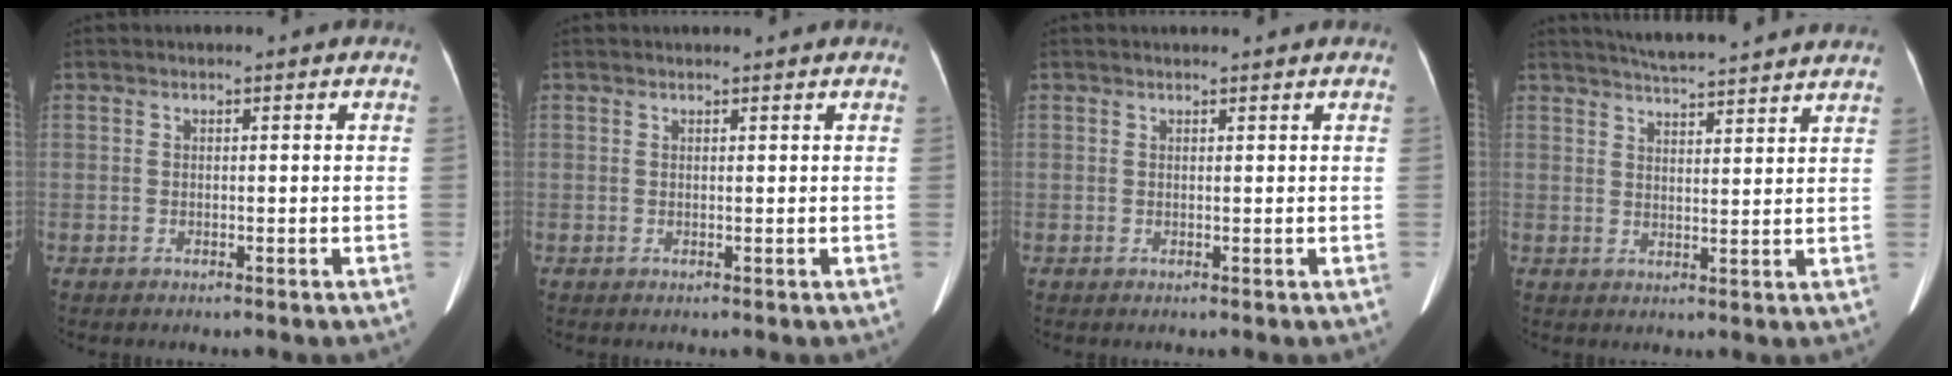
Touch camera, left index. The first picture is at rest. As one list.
[{"total": 1.8, "force": [1.7, 0.2, 0.6], "torque": [-0.008, 0.017, 0.023]}, {"total": 2.2, "force": [2.1, 0.2, 0.7], "torque": [-0.010, 0.019, 0.028]}, {"total": 11.9, "force": [11.0, 0.3, 4.5], "torque": [-0.073, 0.020, 0.145]}]